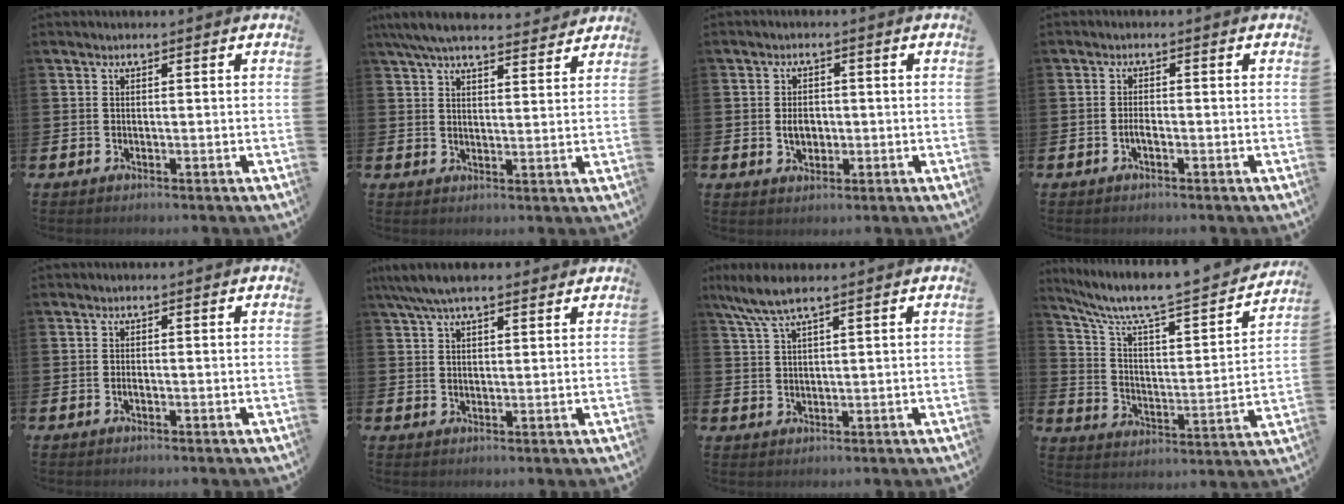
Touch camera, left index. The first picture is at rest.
{"total": 6.4, "force": [6.0, 1.1, 2.1], "torque": [-0.058, -0.027, 0.108]}
{"total": 2.7, "force": [-0.1, 2.0, 1.8], "torque": [-0.018, 0.000, -0.008]}
{"total": 1.3, "force": [-0.6, 0.4, 1.1], "torque": [-0.027, 0.002, -0.010]}
{"total": 0.7, "force": [-0.2, 0.3, 0.6], "torque": [-0.017, 0.001, -0.003]}
{"total": 5.7, "force": [4.7, 1.5, 2.8], "torque": [-0.071, -0.004, 0.088]}
{"total": 5.6, "force": [4.1, 1.0, 3.6], "torque": [-0.083, -0.006, 0.076]}
{"total": 7.5, "force": [6.6, 1.0, 3.5], "torque": [-0.103, -0.054, 0.105]}